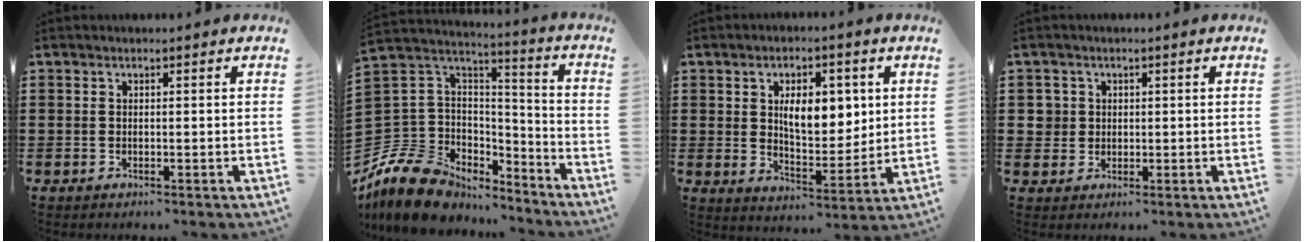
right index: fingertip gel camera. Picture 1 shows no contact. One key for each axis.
{"total": 11.1, "fx": -8.1, "fy": 6.7, "fz": 3.5, "tx": -0.104, "ty": 0.014, "tz": -0.156}
{"total": 8.0, "fx": 2.3, "fy": 4.2, "fz": 6.5, "tx": -0.105, "ty": 0.000, "tz": 0.033}
{"total": 2.7, "fx": 0.5, "fy": 2.7, "fz": 0.4, "tx": -0.022, "ty": 0.010, "tz": 0.008}